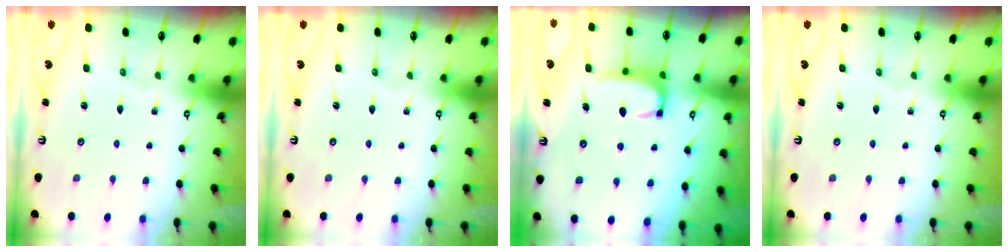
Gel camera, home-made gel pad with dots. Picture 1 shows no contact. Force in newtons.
{"total": 0.0}
{"total": 2.0, "press": 1.9, "slide": 0.6}
{"total": 0.0}